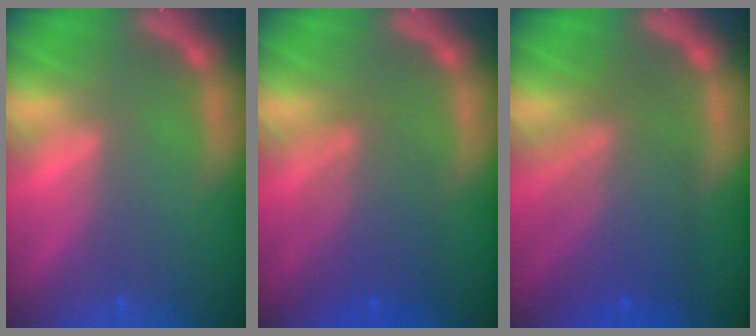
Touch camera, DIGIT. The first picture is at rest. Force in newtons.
{"total": 5.1}
{"total": 7.5}